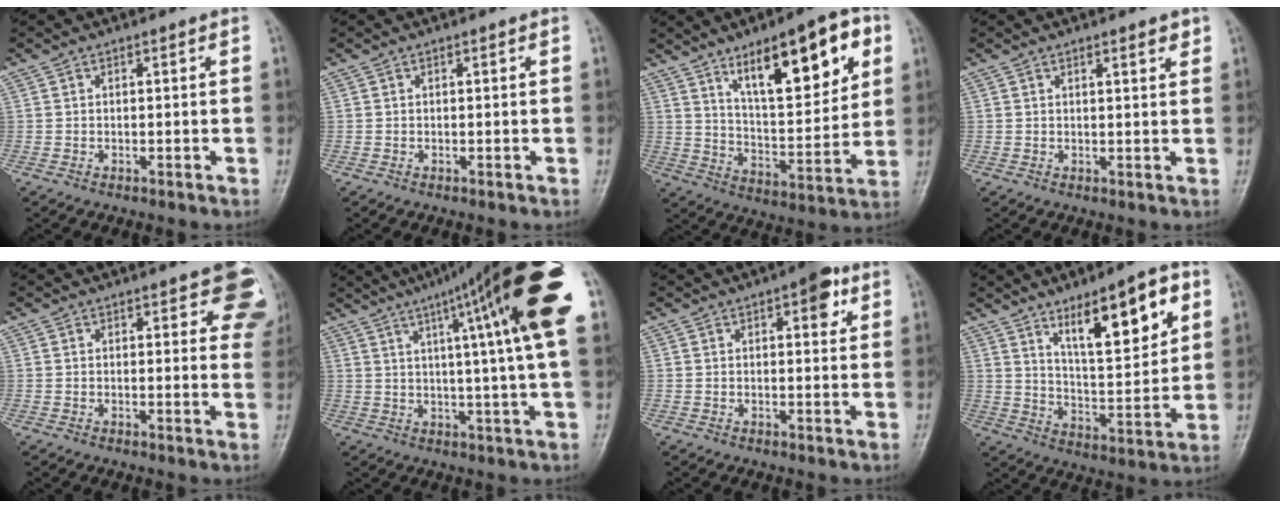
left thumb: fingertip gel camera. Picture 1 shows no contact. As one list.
[{"total": 0.0}, {"total": 19.6, "force": [9.3, 7.0, 15.8], "torque": [-0.197, -0.033, 0.152]}, {"total": 2.4, "force": [1.6, 0.5, 1.7], "torque": [-0.019, -0.009, 0.021]}, {"total": 9.5, "force": [5.1, 3.8, 7.0], "torque": [-0.045, -0.017, 0.051]}, {"total": 21.3, "force": [8.3, 1.4, 19.6], "torque": [-0.285, 0.000, 0.109]}, {"total": 5.2, "force": [2.5, 2.1, 4.0], "torque": [-0.037, -0.005, 0.025]}, {"total": 15.9, "force": [8.0, 5.1, 12.8], "torque": [-0.166, -0.040, 0.133]}]